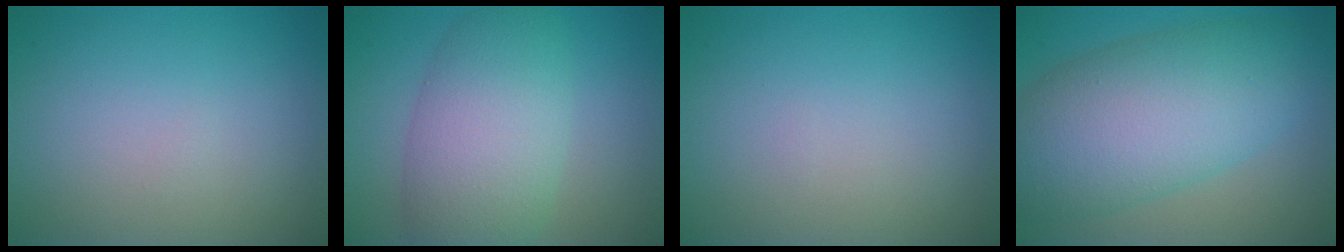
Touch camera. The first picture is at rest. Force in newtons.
{"total": 7.6, "press": 7.6, "slide": 0.2}
{"total": 0.0}
{"total": 10.4, "press": 10.4, "slide": 0.3}